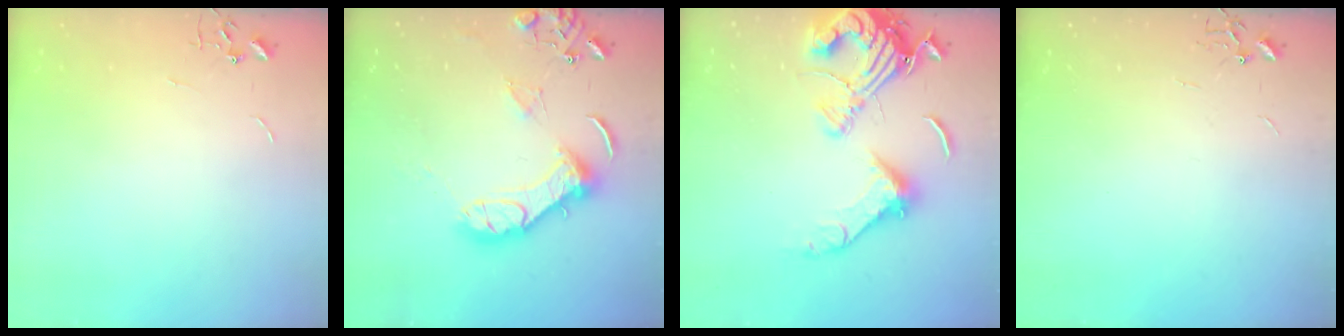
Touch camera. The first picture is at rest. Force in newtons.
{"total": 14.0, "press": 13.9, "slide": 1.8}
{"total": 19.3, "press": 19.1, "slide": 2.7}
{"total": 0.0}